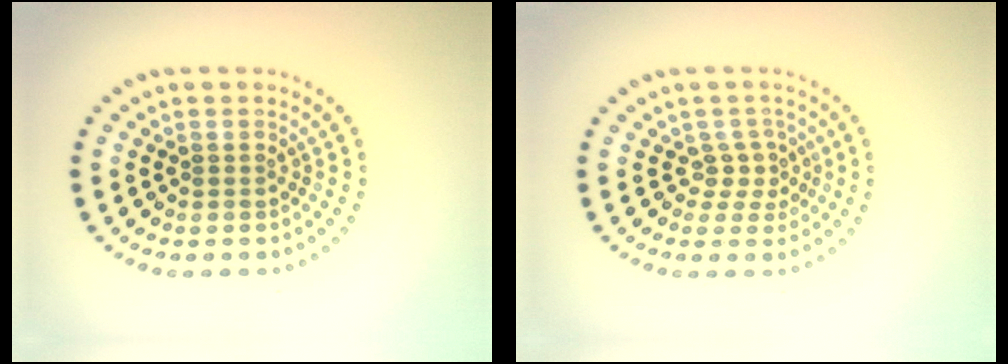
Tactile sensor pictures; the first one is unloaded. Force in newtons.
{"total": 2.1, "press": 1.6, "slide": 1.4}